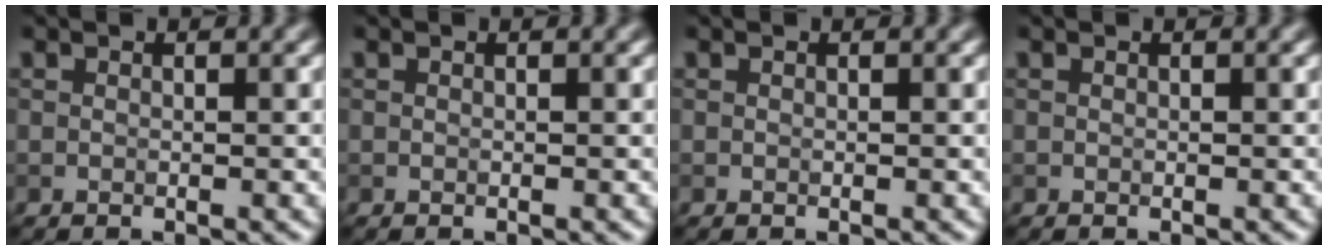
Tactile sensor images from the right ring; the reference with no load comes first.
{"total": 0.0}
{"total": 0.0}
{"total": 0.0}